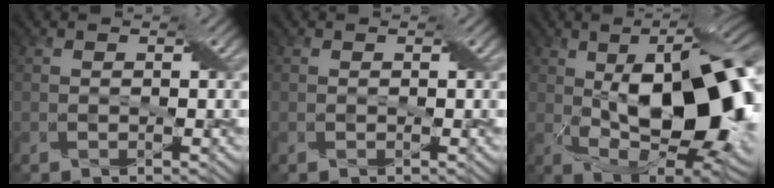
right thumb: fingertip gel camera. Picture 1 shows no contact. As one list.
[{"total": 0.0}, {"total": 19.0, "force": [0.7, 9.0, 16.7], "torque": [-0.237, 0.002, 0.003]}]